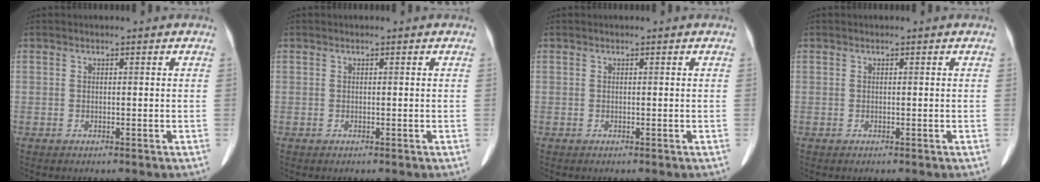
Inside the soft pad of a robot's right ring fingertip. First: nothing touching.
{"total": 0.0}
{"total": 0.0}
{"total": 0.0}